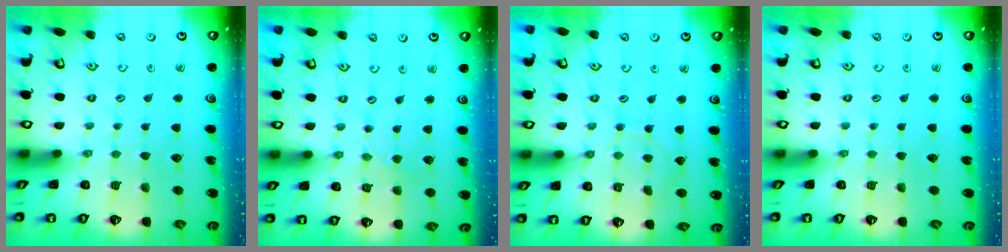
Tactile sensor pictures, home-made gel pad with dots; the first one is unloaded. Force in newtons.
{"total": 2.3, "press": 2.3, "slide": 0.4}
{"total": 5.8, "press": 5.7, "slide": 0.6}
{"total": 0.0}